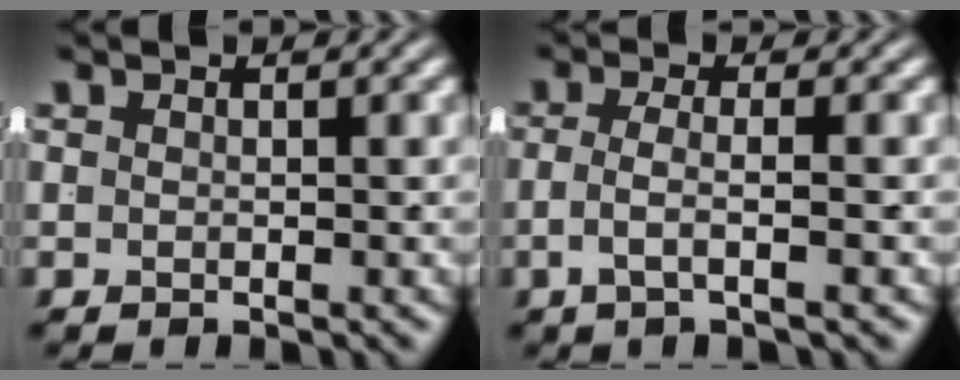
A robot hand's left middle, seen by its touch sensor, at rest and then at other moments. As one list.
[{"total": 2.4, "force": [-0.9, -0.2, 2.2], "torque": [-0.040, -0.011, -0.011]}]